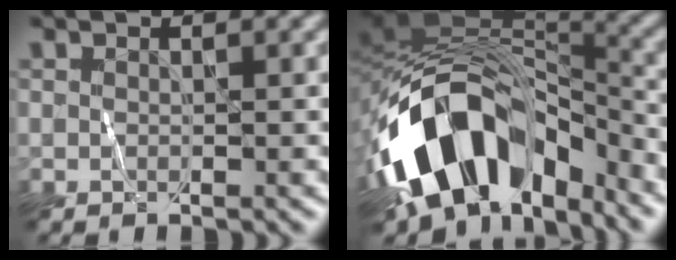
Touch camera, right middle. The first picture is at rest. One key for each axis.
{"total": 14.7, "fx": -7.5, "fy": 8.6, "fz": 9.3, "tx": -0.177, "ty": 0.012, "tz": -0.125}